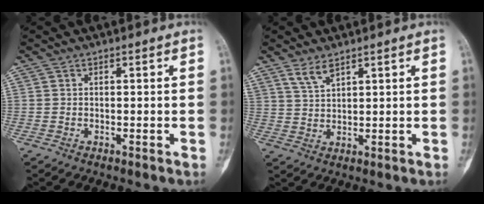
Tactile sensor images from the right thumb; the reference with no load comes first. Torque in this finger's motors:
{"motor_torque": [0.90, 2.32, 0.89, 0.30, 0.13]}